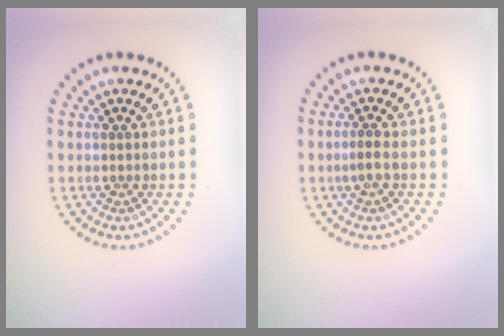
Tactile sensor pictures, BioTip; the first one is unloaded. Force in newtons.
{"total": 1.0, "press": 0.8, "slide": 0.5}